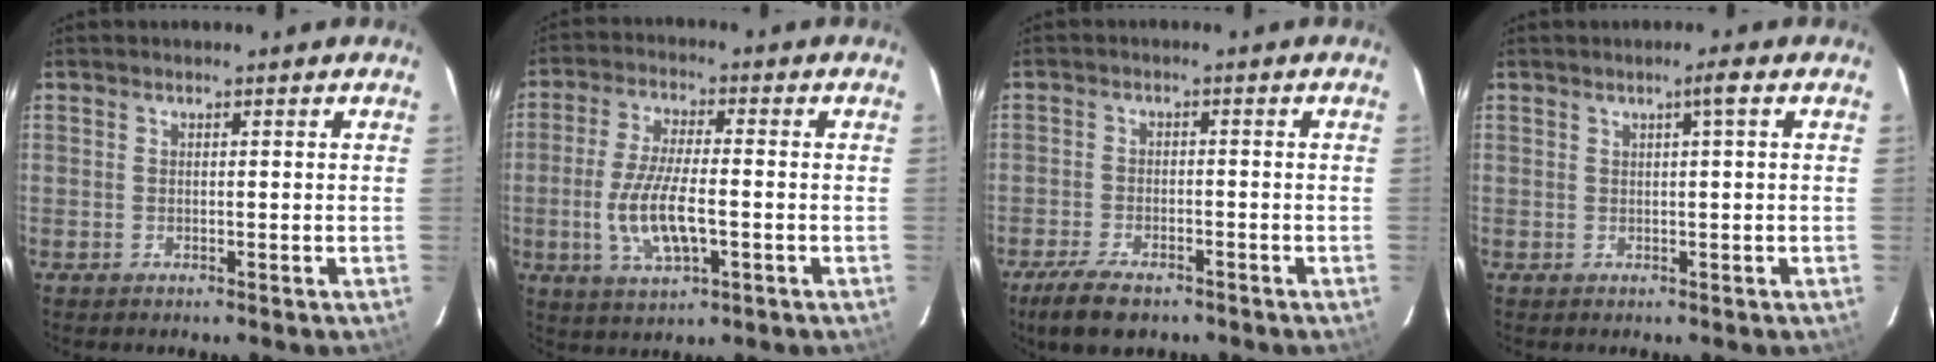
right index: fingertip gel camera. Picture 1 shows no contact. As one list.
[{"total": 10.4, "force": [-2.5, 3.4, 9.4], "torque": [-0.190, -0.010, -0.044]}, {"total": 7.7, "force": [-5.8, 2.9, 4.1], "torque": [-0.109, -0.016, -0.103]}, {"total": 1.8, "force": [0.7, -0.4, 1.6], "torque": [-0.028, 0.004, 0.014]}]